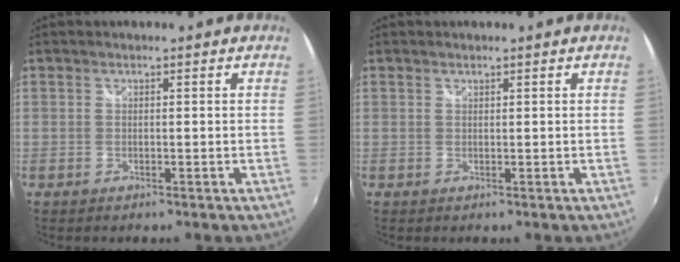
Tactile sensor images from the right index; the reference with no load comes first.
{"total": 0.0}